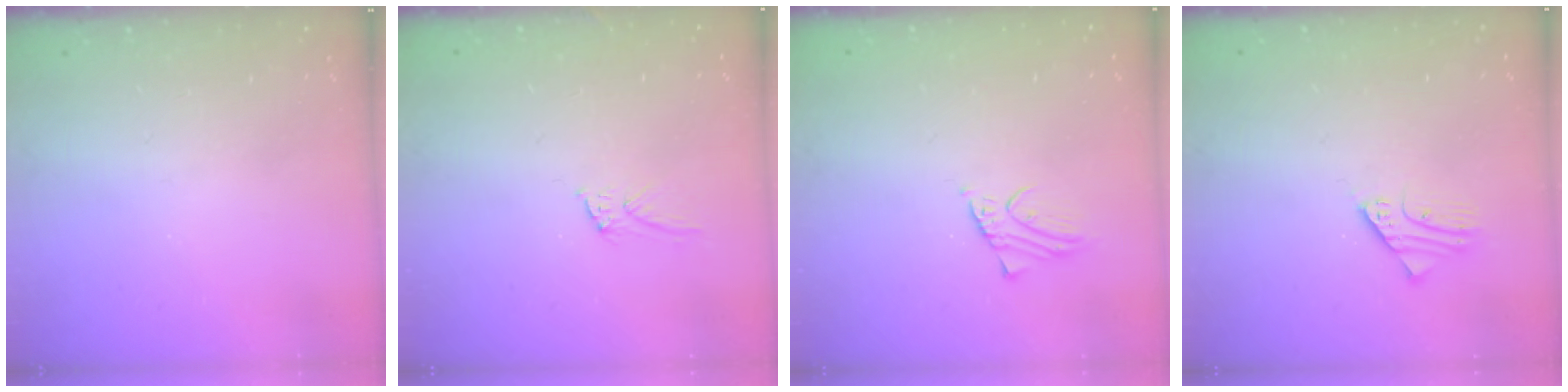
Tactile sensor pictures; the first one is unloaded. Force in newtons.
{"total": 6.2, "press": 6.2, "slide": 0.4}
{"total": 2.3, "press": 2.3, "slide": 0.1}
{"total": 2.5, "press": 2.5, "slide": 0.2}